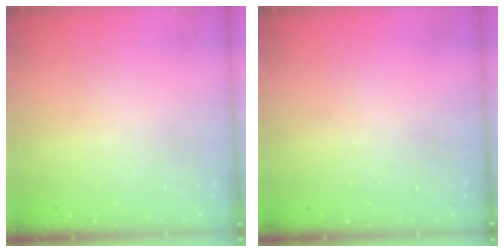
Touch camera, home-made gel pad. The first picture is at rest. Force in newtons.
{"total": 0.0}